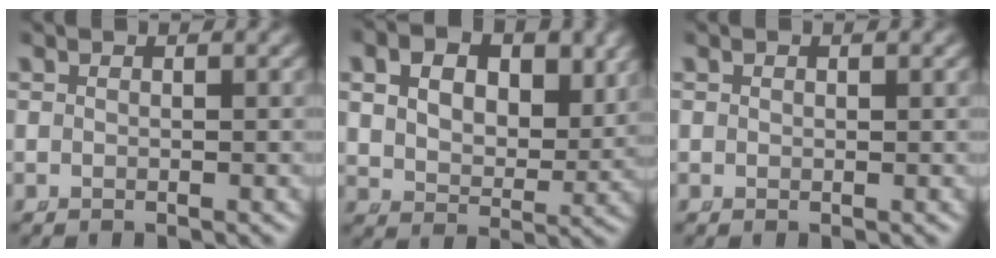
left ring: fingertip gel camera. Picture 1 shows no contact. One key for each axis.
{"total": 5.9, "fx": 2.3, "fy": 4.1, "fz": 3.6, "tx": -0.070, "ty": -0.025, "tz": 0.046}
{"total": 0.0}